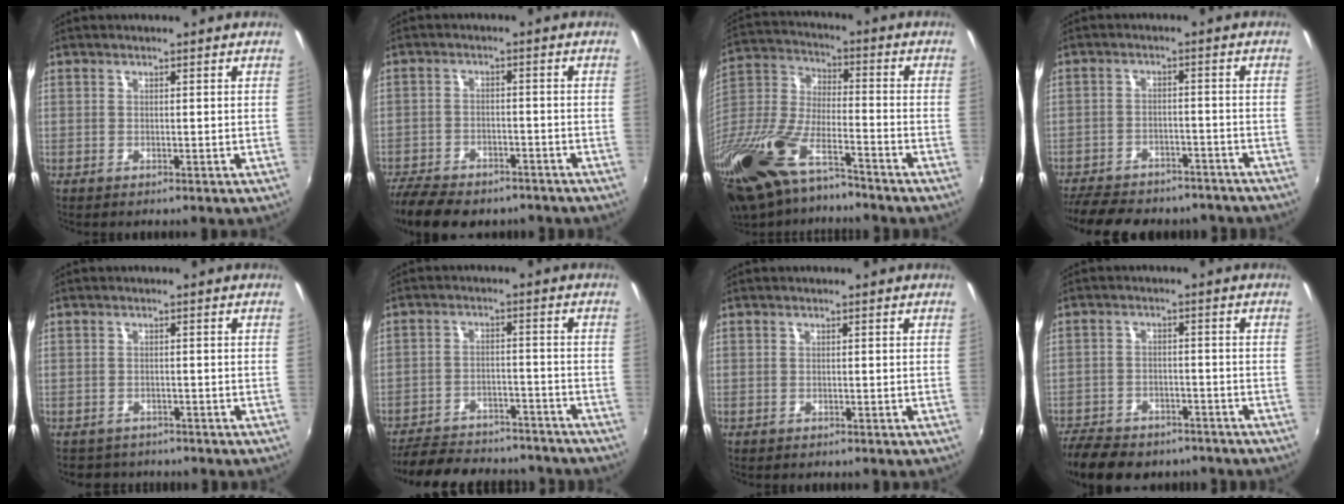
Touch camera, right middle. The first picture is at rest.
{"total": 14.6, "force": [-11.5, 6.1, 6.6], "torque": [-0.161, -0.025, -0.179]}
{"total": 23.5, "force": [-16.9, 7.4, 14.6], "torque": [-0.317, -0.045, -0.315]}
{"total": 18.0, "force": [-15.1, 6.9, 6.9], "torque": [-0.161, -0.004, -0.203]}
{"total": 3.3, "force": [-2.7, 1.9, 0.2], "torque": [-0.013, -0.005, -0.044]}
{"total": 21.1, "force": [-18.4, 6.9, 7.6], "torque": [-0.167, 0.010, -0.241]}
{"total": 0.0}
{"total": 15.2, "force": [-11.9, 7.0, 6.4], "torque": [-0.156, -0.012, -0.179]}